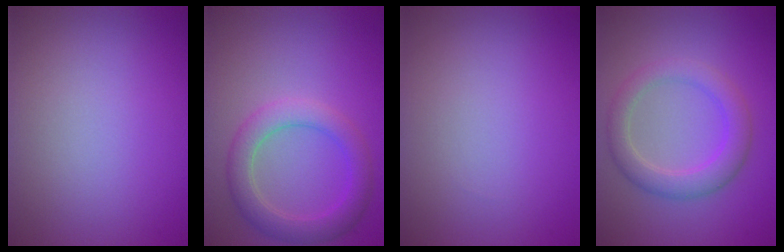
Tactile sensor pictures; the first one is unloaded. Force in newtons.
{"total": 4.0, "press": 4.0, "slide": 0.1}
{"total": 0.0}
{"total": 3.7, "press": 3.7, "slide": 0.1}